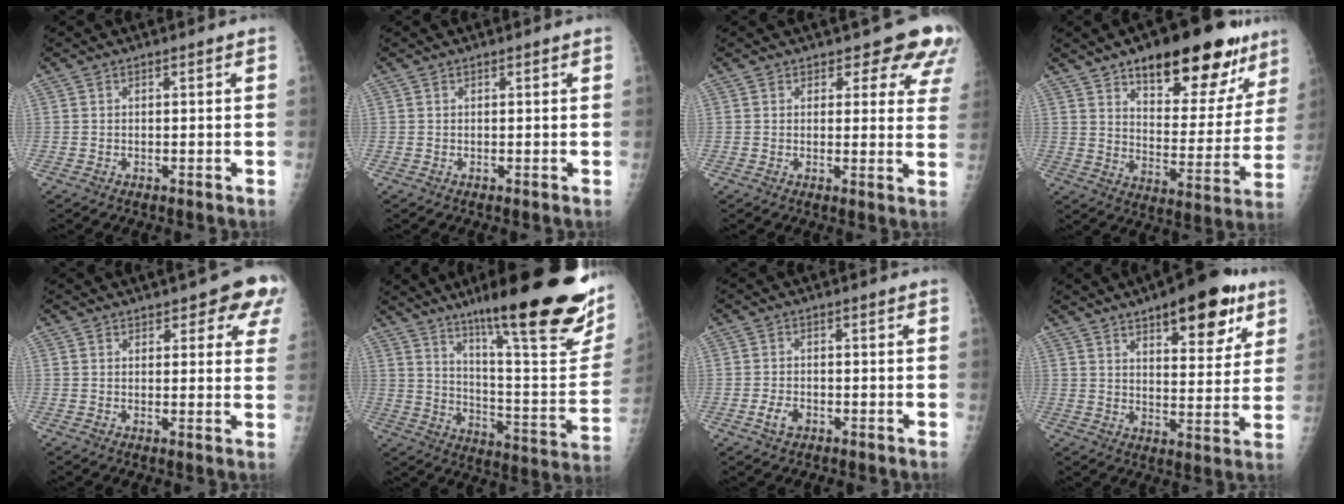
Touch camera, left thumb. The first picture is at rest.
{"total": 0.0}
{"total": 9.5, "force": [8.0, 4.2, 2.9], "torque": [0.020, -0.044, 0.065]}
{"total": 23.2, "force": [14.9, 10.0, 14.7], "torque": [-0.145, -0.061, 0.215]}
{"total": 7.0, "force": [4.6, 3.3, 4.2], "torque": [-0.004, -0.017, 0.044]}
{"total": 30.2, "force": [18.2, 6.0, 23.3], "torque": [-0.282, -0.065, 0.275]}
{"total": 2.8, "force": [-1.3, 1.8, 1.7], "torque": [-0.031, 0.005, -0.022]}
{"total": 16.4, "force": [9.4, 6.4, 11.8], "torque": [-0.121, -0.038, 0.133]}